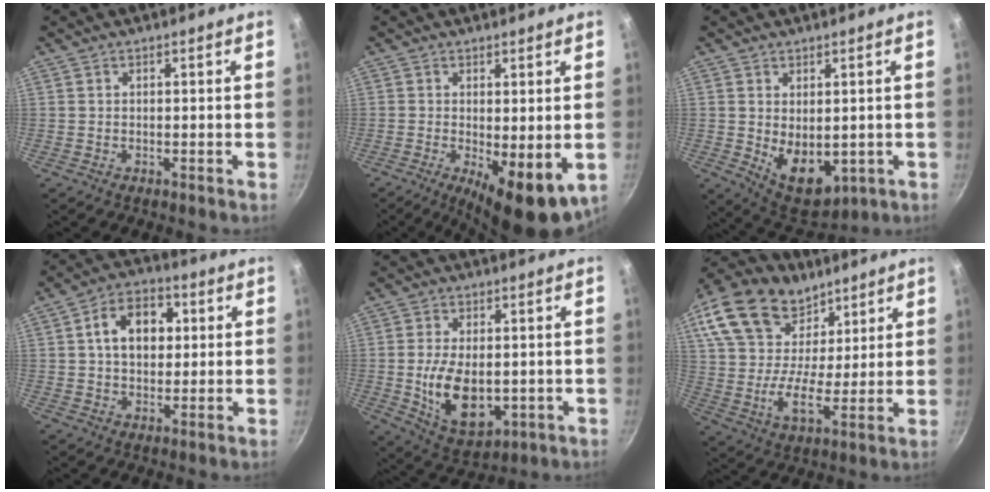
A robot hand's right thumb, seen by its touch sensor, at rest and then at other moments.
{"total": 10.0, "force": [-1.8, 3.7, 9.1], "torque": [-0.116, -0.010, -0.013]}
{"total": 9.5, "force": [-0.4, 6.1, 7.2], "torque": [-0.085, -0.020, 0.016]}
{"total": 11.0, "force": [2.2, 7.7, 7.5], "torque": [-0.088, 0.014, 0.024]}
{"total": 12.7, "force": [-1.2, 7.5, 10.1], "torque": [-0.163, -0.009, -0.002]}
{"total": 26.8, "force": [16.4, 16.9, 12.8], "torque": [-0.267, -0.009, 0.295]}